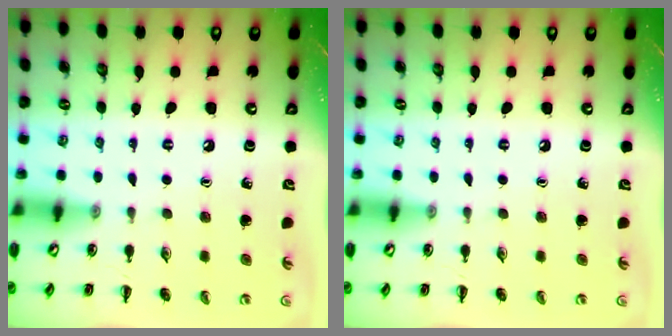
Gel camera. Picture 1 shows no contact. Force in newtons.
{"total": 0.0}